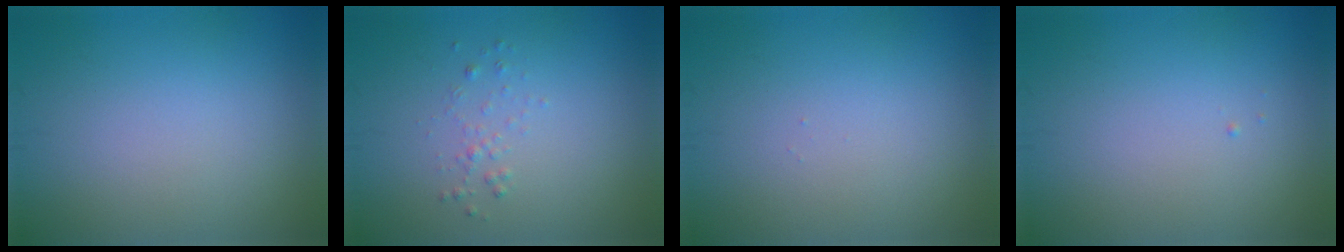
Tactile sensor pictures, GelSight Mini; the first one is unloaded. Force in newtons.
{"total": 0.9, "press": 0.9, "slide": 0.0}
{"total": 0.0}
{"total": 0.0}